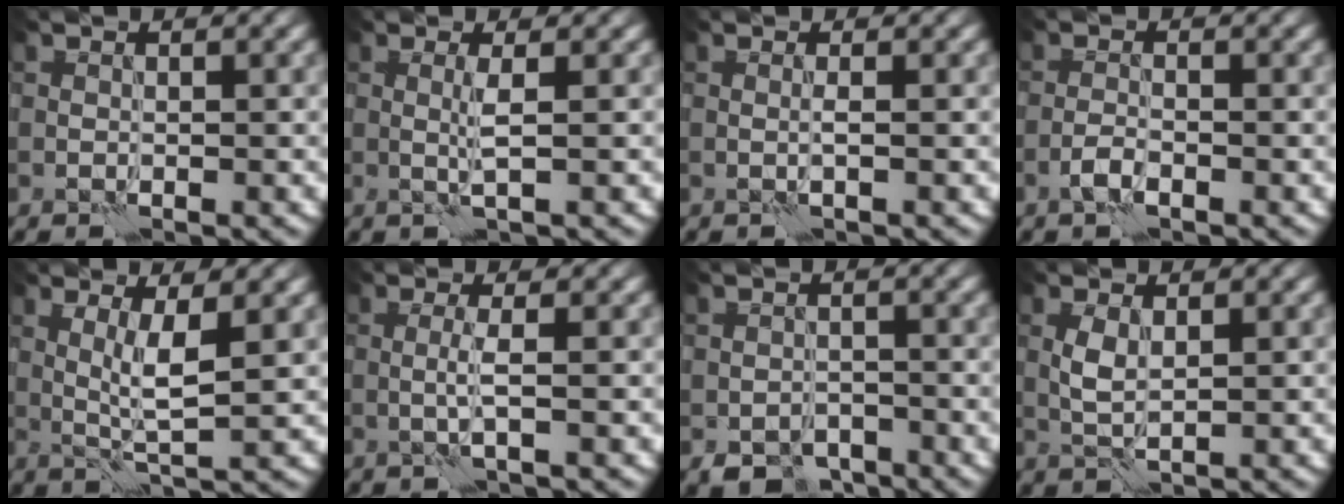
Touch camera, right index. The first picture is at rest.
{"total": 1.6, "force": [0.2, 0.1, 1.6], "torque": [-0.036, 0.001, -0.001]}
{"total": 0.6, "force": [-0.1, -0.2, 0.5], "torque": [-0.013, 0.002, -0.004]}
{"total": 1.5, "force": [-0.9, 0.4, 1.1], "torque": [-0.023, 0.004, -0.023]}
{"total": 3.3, "force": [0.7, 0.3, 3.2], "torque": [-0.065, -0.005, 0.016]}
{"total": 1.5, "force": [-0.1, -0.1, 1.5], "torque": [-0.035, 0.002, -0.006]}
{"total": 3.0, "force": [-2.1, 1.8, 1.2], "torque": [-0.014, -0.006, -0.037]}
{"total": 1.9, "force": [0.4, 0.8, 1.7], "torque": [-0.040, 0.004, 0.008]}